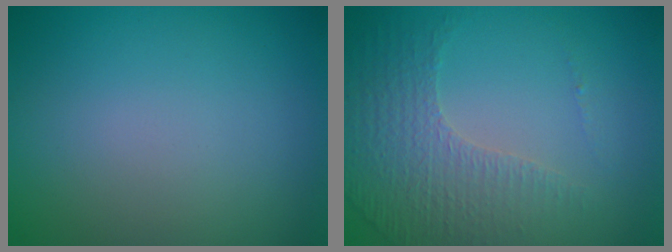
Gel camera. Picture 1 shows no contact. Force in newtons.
{"total": 4.4, "press": 3.0, "slide": 3.3}